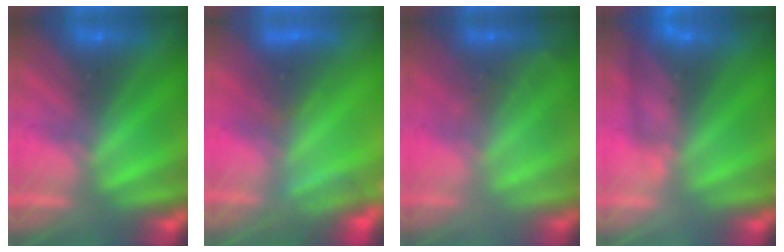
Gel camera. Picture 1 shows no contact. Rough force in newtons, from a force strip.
{"total": 4.9}
{"total": 2.2}
{"total": 3.8}